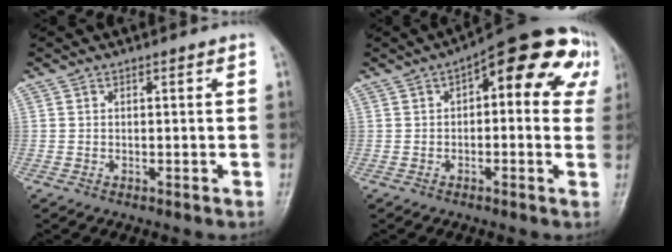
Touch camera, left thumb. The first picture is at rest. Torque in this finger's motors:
{"motor_torque": [0.26, 0.83, 0.15, -0.04, 0.08]}